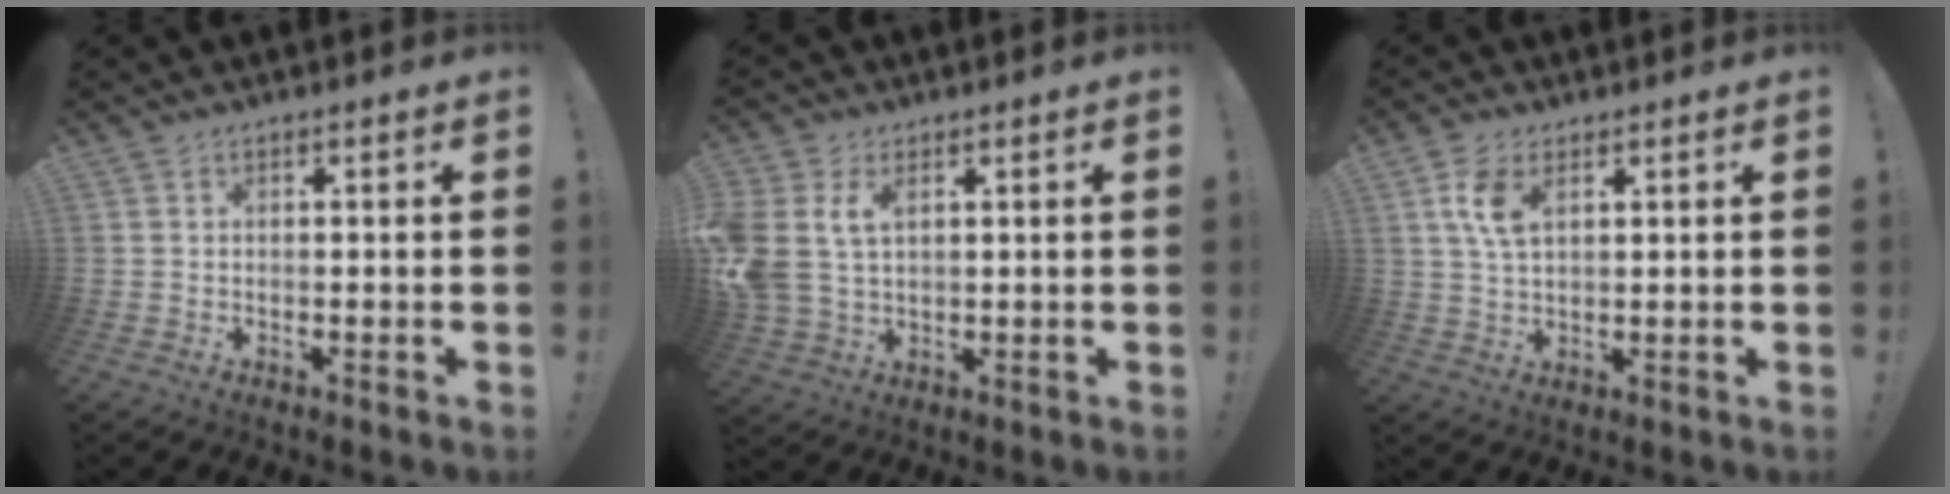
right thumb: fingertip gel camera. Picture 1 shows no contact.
{"total": 9.2, "force": [3.5, 6.4, 5.6], "torque": [-0.120, -0.009, 0.067]}
{"total": 7.0, "force": [2.9, 3.9, 5.0], "torque": [-0.094, -0.004, 0.051]}